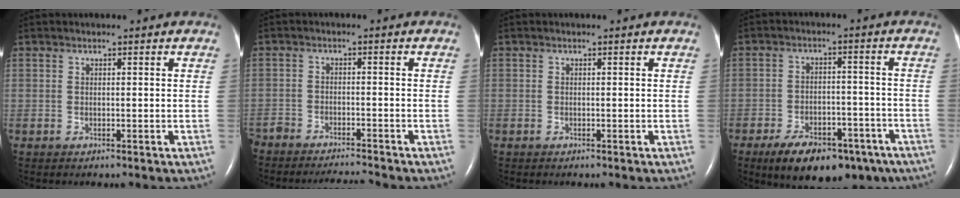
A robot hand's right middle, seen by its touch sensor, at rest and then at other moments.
{"total": 6.8, "force": [-6.7, 0.4, 1.5], "torque": [-0.020, -0.006, -0.109]}
{"total": 0.0}
{"total": 14.4, "force": [-9.8, 6.7, 8.1], "torque": [-0.116, 0.004, -0.143]}